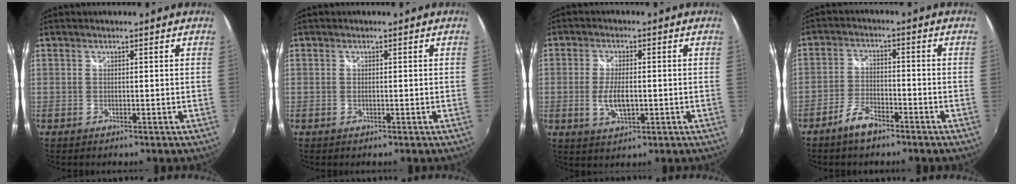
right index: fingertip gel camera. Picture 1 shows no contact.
{"total": 0.0}
{"total": 5.7, "force": [-1.0, 2.3, 5.1], "torque": [-0.103, -0.006, -0.017]}
{"total": 5.4, "force": [-4.1, 1.9, 3.0], "torque": [-0.073, 0.004, -0.075]}